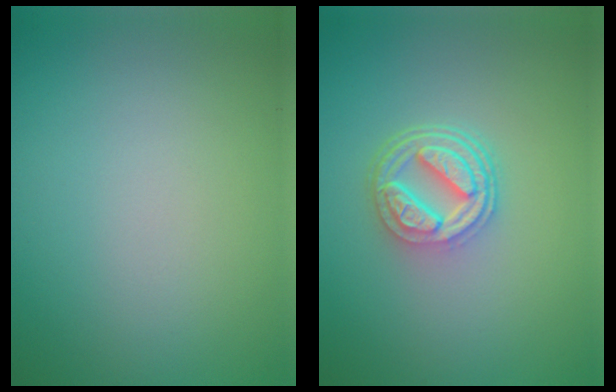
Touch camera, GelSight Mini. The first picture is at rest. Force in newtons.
{"total": 4.7, "press": 3.6, "slide": 3.1}